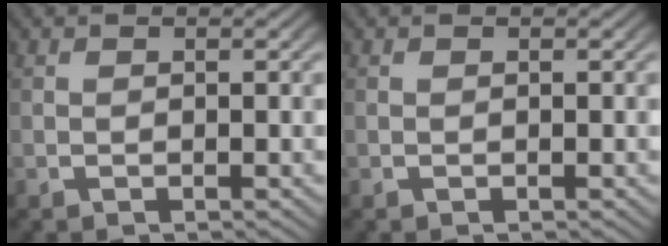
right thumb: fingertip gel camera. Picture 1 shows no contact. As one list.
[{"total": 0.0}]